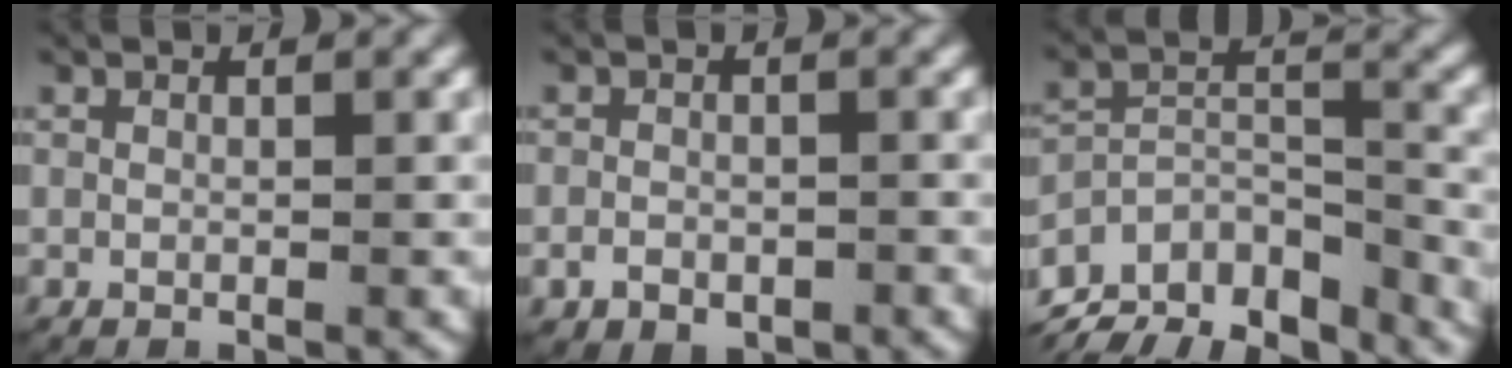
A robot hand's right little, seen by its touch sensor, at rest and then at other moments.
{"total": 2.3, "force": [-1.2, 1.7, 1.1], "torque": [-0.013, -0.005, -0.018]}
{"total": 15.1, "force": [-9.6, 8.8, 7.8], "torque": [-0.126, -0.047, -0.135]}